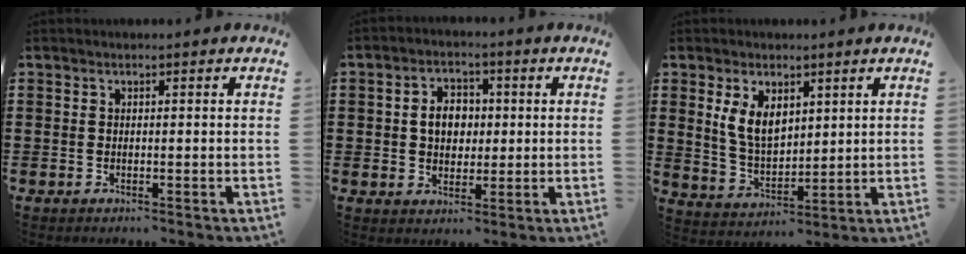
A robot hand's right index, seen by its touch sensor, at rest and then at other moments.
{"total": 4.8, "force": [0.2, 3.6, 3.1], "torque": [-0.063, 0.011, -0.003]}
{"total": 6.6, "force": [2.7, 3.9, 4.6], "torque": [-0.108, 0.007, 0.048]}